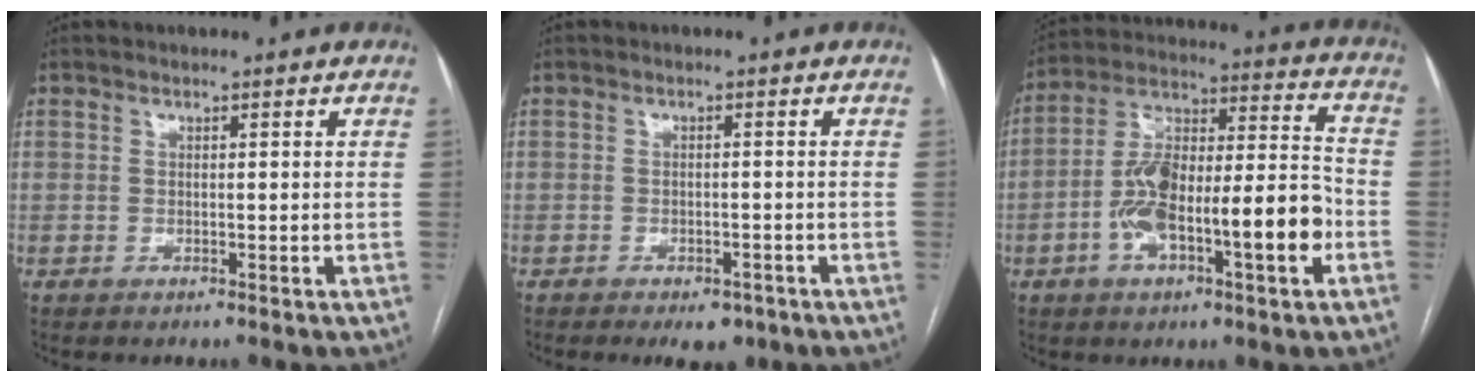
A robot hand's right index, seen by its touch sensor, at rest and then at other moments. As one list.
[{"total": 4.1, "force": [-2.8, 2.0, 2.3], "torque": [-0.027, -0.001, -0.031]}, {"total": 17.8, "force": [-5.2, 4.3, 16.4], "torque": [-0.293, 0.025, -0.084]}]